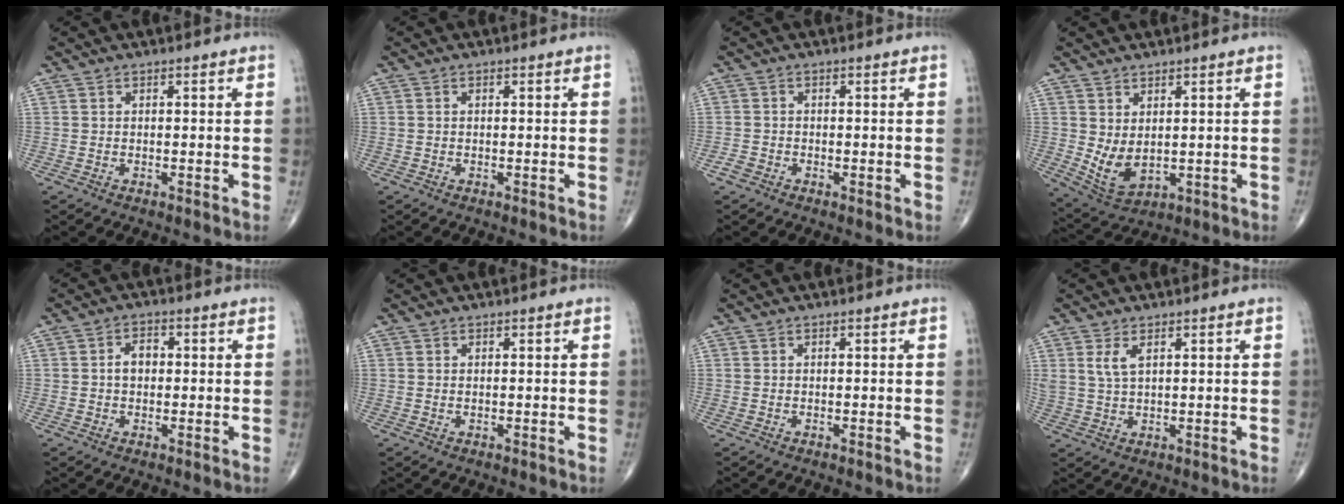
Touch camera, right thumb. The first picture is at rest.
{"total": 0.0}
{"total": 1.6, "force": [-0.9, 1.1, 0.8], "torque": [-0.011, 0.001, -0.021]}
{"total": 6.4, "force": [0.8, 3.7, 5.2], "torque": [-0.091, -0.015, 0.035]}
{"total": 3.5, "force": [0.0, 2.5, 2.4], "torque": [-0.034, 0.013, -0.004]}
{"total": 0.0}
{"total": 0.0}
{"total": 3.4, "force": [1.6, 1.4, 2.6], "torque": [-0.056, -0.005, 0.039]}